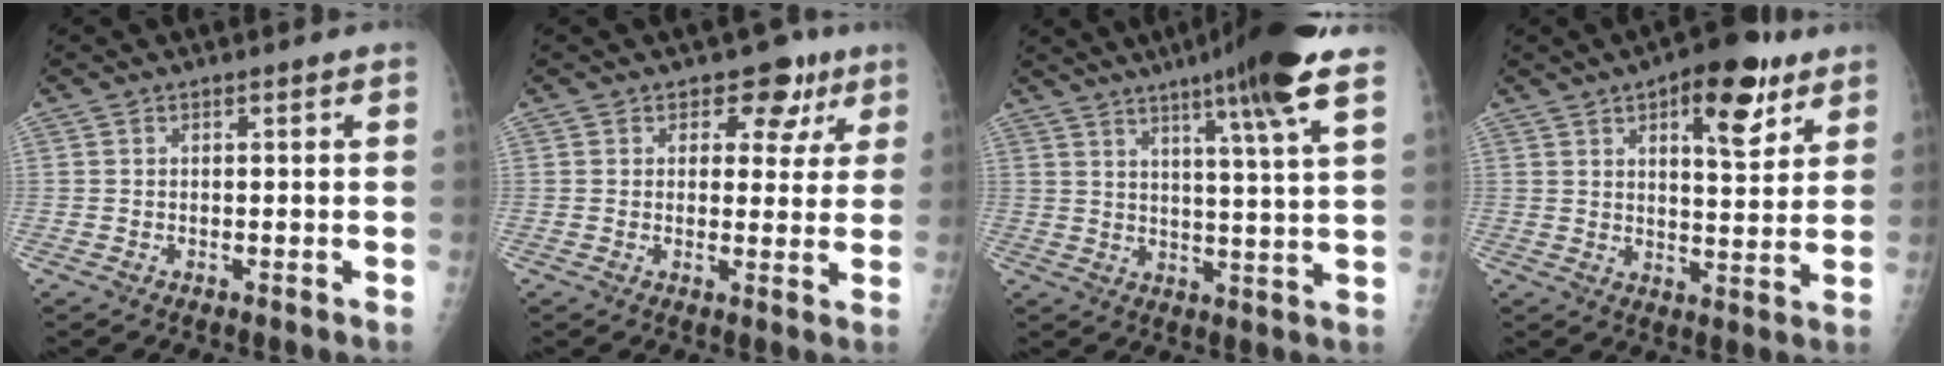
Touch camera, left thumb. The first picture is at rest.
{"total": 7.0, "force": [3.9, 4.9, 3.0], "torque": [0.008, -0.008, 0.045]}
{"total": 15.9, "force": [10.1, -0.1, 12.4], "torque": [-0.179, -0.037, 0.137]}
{"total": 13.2, "force": [6.9, 5.3, 9.9], "torque": [-0.104, -0.026, 0.094]}